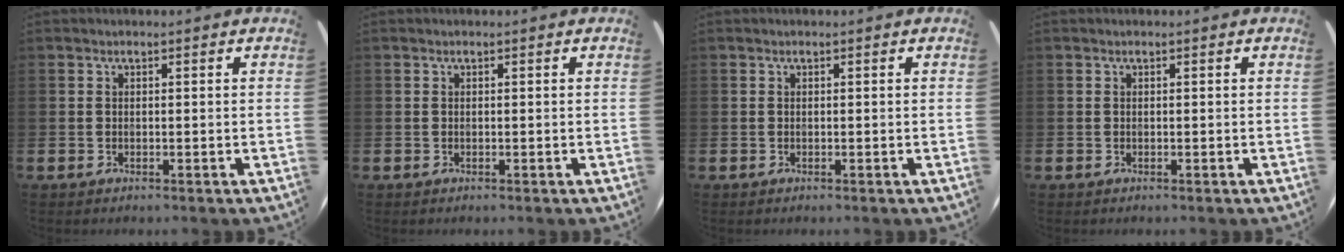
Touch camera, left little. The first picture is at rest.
{"total": 0.0}
{"total": 0.0}
{"total": 0.0}